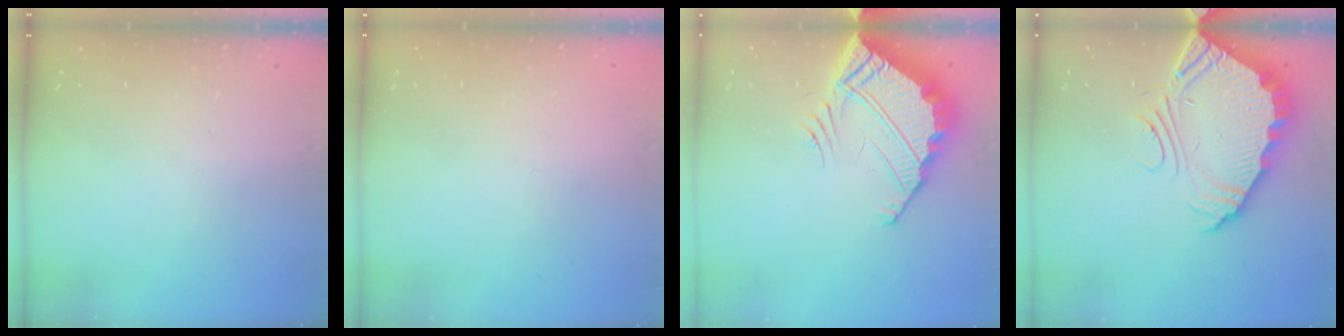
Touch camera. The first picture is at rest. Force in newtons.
{"total": 2.3, "press": 2.3, "slide": 0.1}
{"total": 10.2, "press": 10.2, "slide": 0.6}
{"total": 5.8, "press": 5.8, "slide": 0.5}